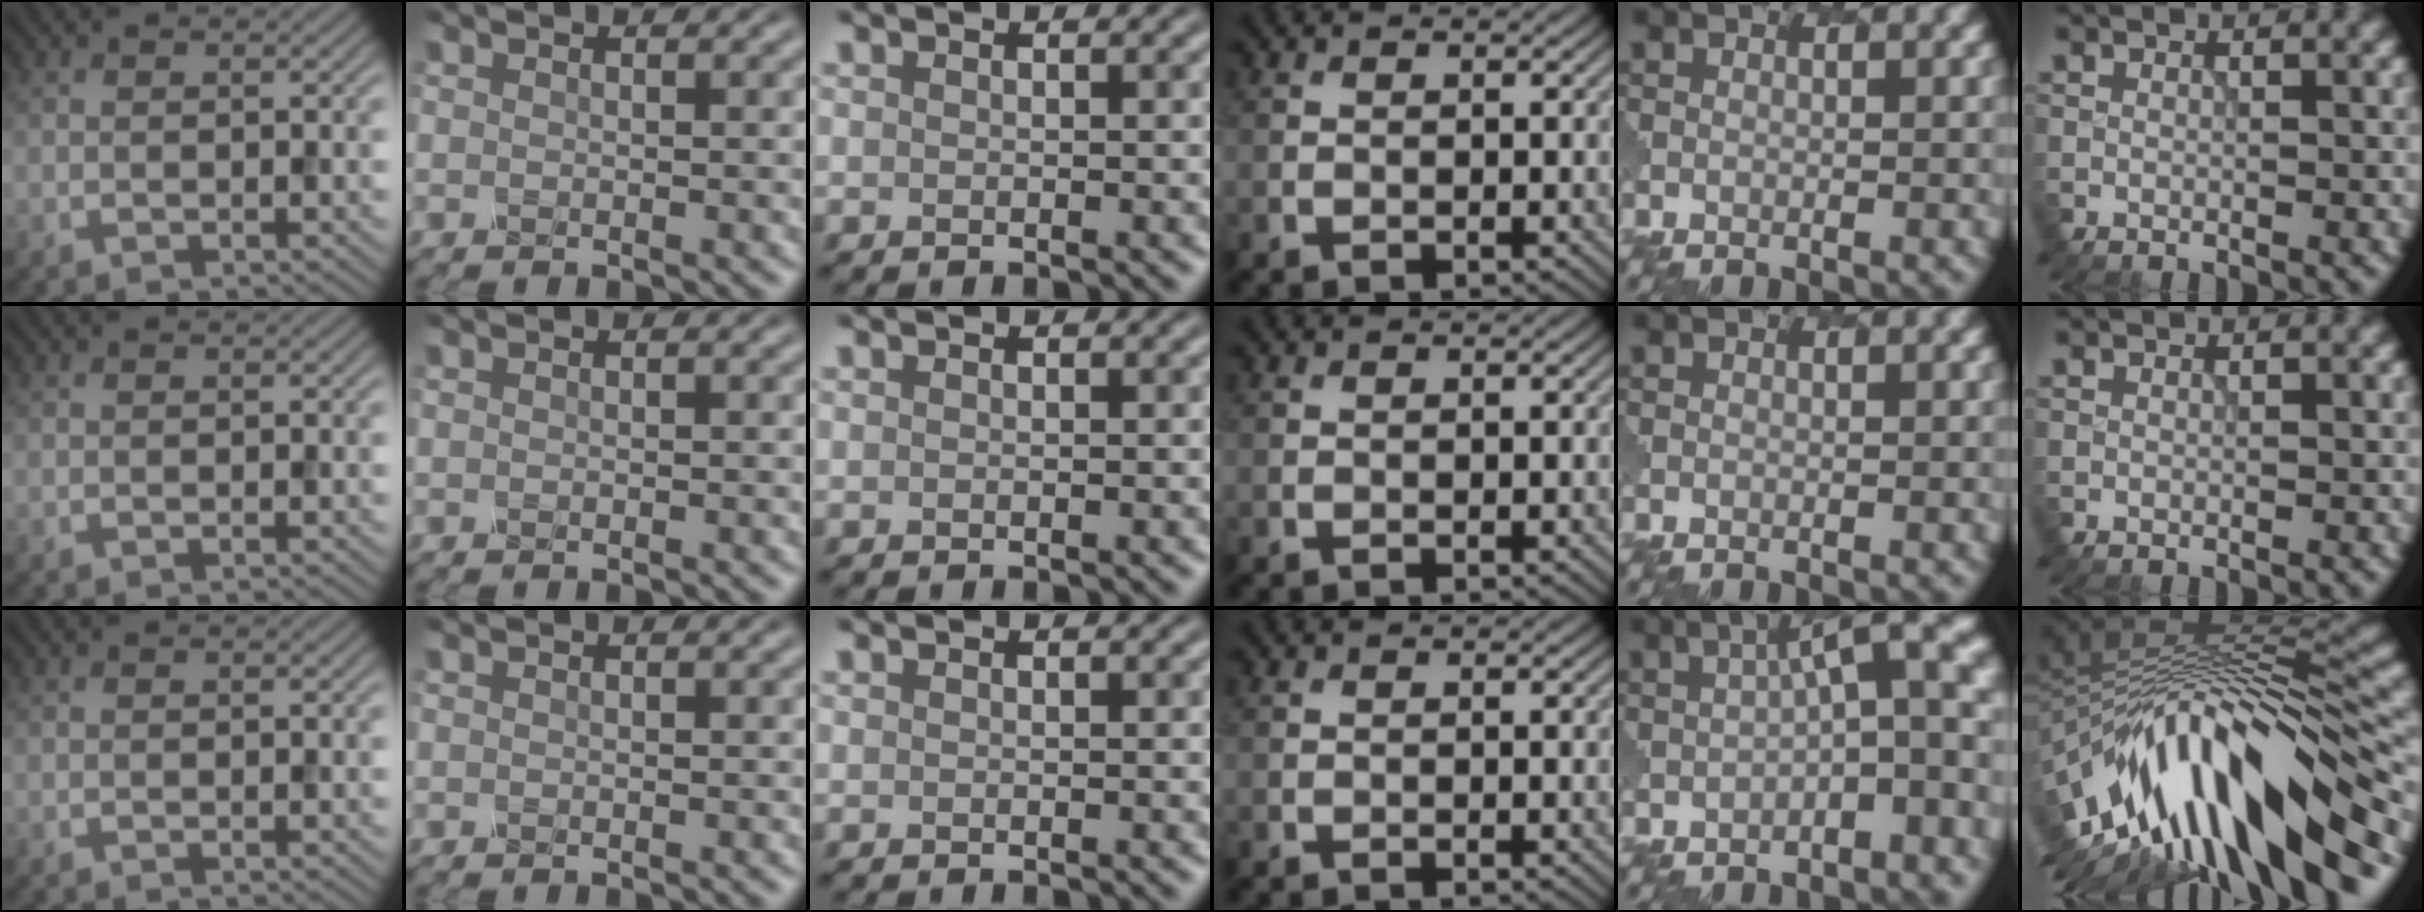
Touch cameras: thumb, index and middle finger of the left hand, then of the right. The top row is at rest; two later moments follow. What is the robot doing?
{"motion": "dispense", "object": "dispenser bottle"}